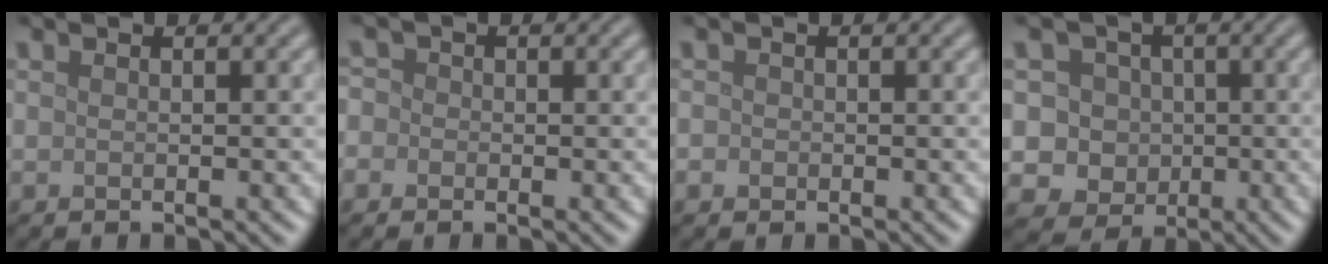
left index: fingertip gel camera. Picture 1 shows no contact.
{"total": 2.0, "force": [0.1, 1.9, 0.6], "torque": [0.008, 0.011, -0.023]}
{"total": 0.7, "force": [-0.2, 0.7, 0.1], "torque": [0.002, -0.005, -0.004]}
{"total": 4.8, "force": [0.0, 4.5, 1.7], "torque": [-0.008, 0.012, -0.024]}